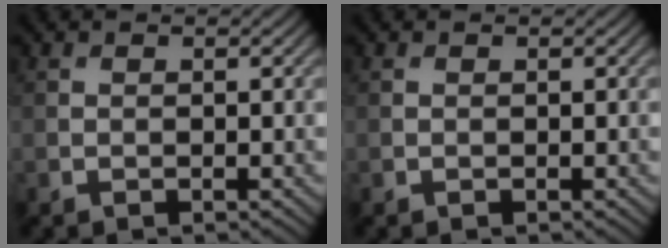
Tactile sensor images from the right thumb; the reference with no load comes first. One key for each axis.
{"total": 0.0}